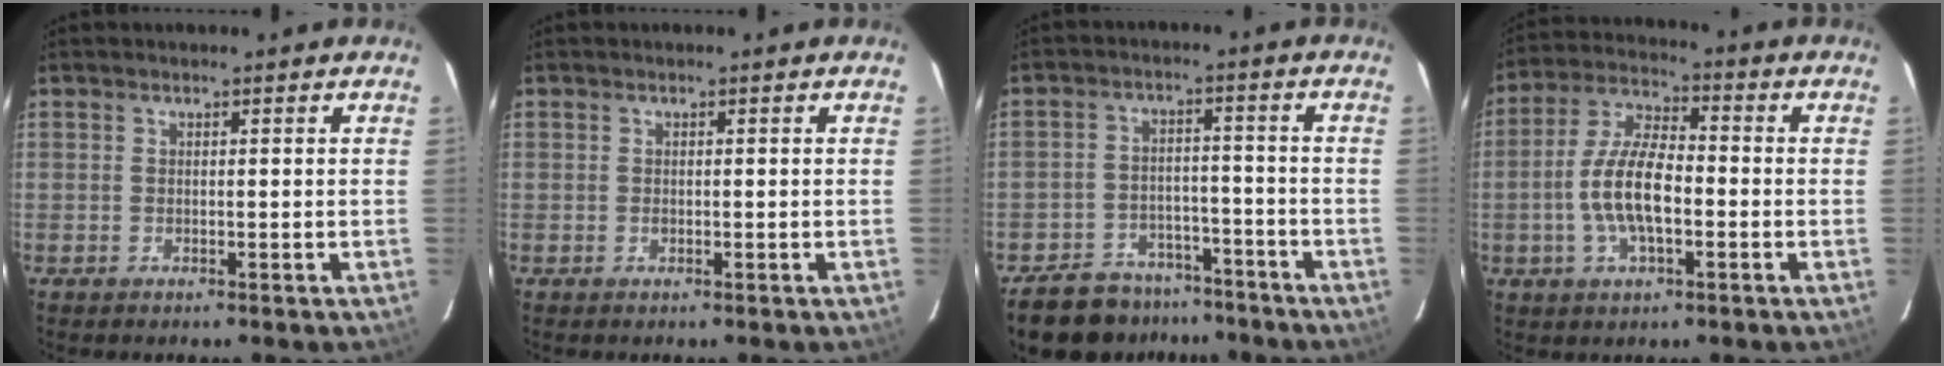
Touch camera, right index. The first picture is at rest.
{"total": 0.5, "force": [-0.1, 0.5, 0.2], "torque": [-0.003, 0.000, -0.001]}
{"total": 14.1, "force": [-11.3, 7.1, 4.6], "torque": [-0.124, 0.018, -0.156]}
{"total": 10.9, "force": [-2.5, 4.3, 9.7], "torque": [-0.202, 0.006, -0.047]}